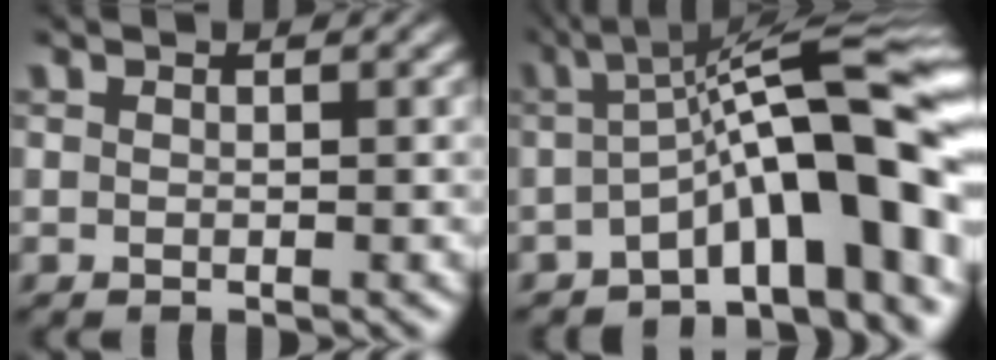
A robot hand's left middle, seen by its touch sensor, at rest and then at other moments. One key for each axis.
{"total": 11.8, "fx": -2.3, "fy": 2.6, "fz": 11.2, "tx": -0.152, "ty": 0.031, "tz": -0.041}